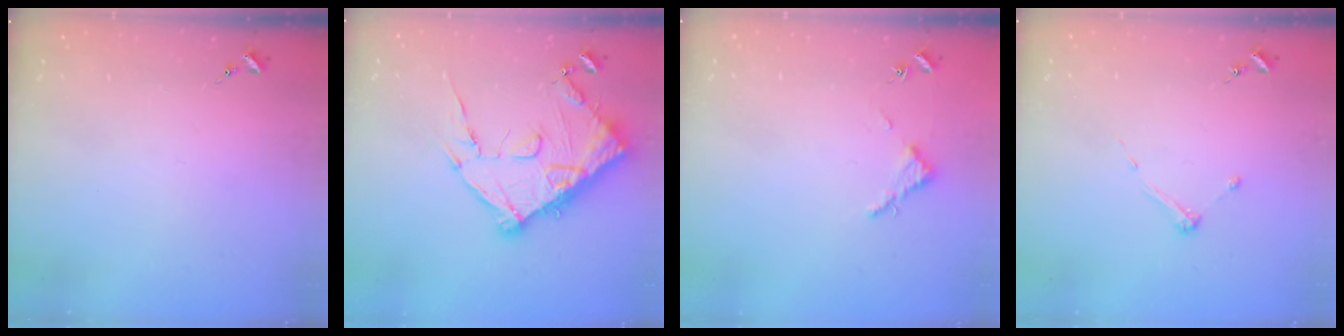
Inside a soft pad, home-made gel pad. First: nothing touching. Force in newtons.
{"total": 15.0, "press": 14.9, "slide": 1.5}
{"total": 2.8, "press": 2.8, "slide": 0.3}
{"total": 3.2, "press": 3.2, "slide": 0.4}